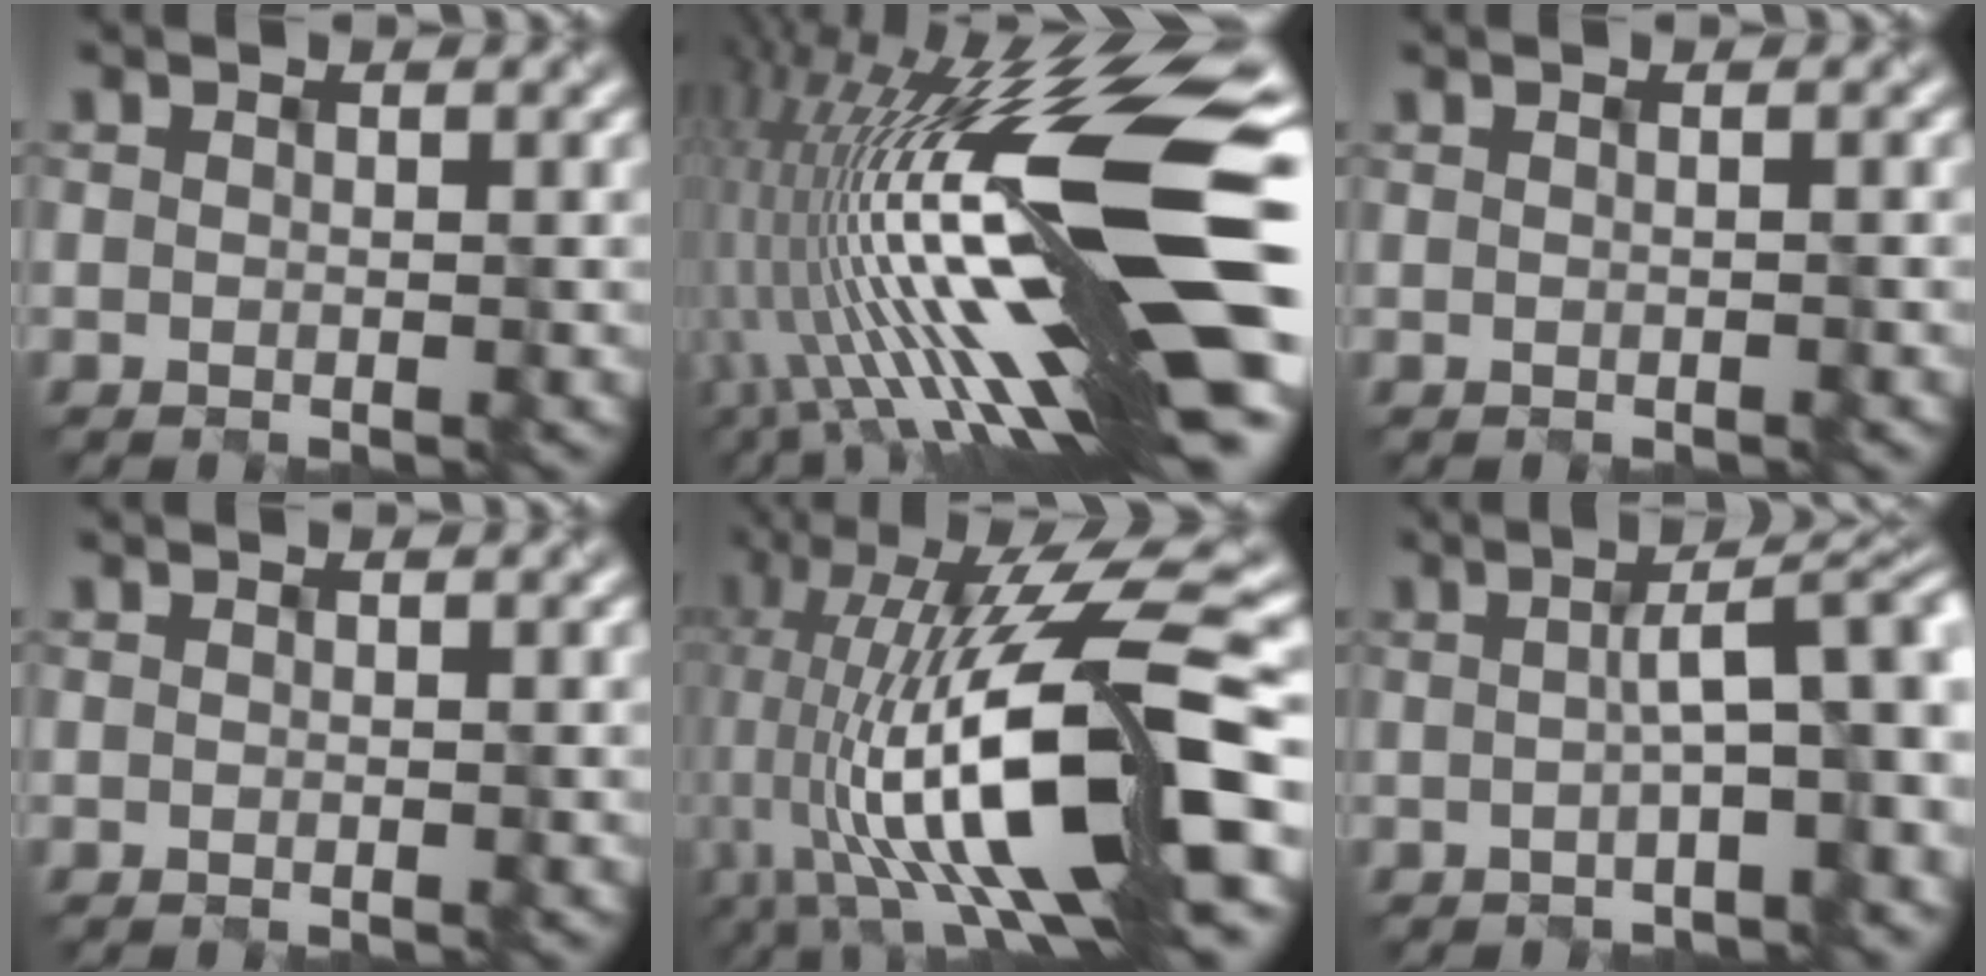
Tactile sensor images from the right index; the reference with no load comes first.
{"total": 18.0, "force": [0.5, 4.6, 17.4], "torque": [-0.303, 0.019, 0.007]}
{"total": 1.5, "force": [0.3, 0.8, 1.2], "torque": [-0.004, 0.004, -0.012]}
{"total": 0.0}
{"total": 15.7, "force": [-2.2, 4.7, 14.8], "torque": [-0.276, 0.030, -0.041]}
{"total": 7.6, "force": [0.1, 2.2, 7.2], "torque": [-0.081, 0.017, 0.006]}